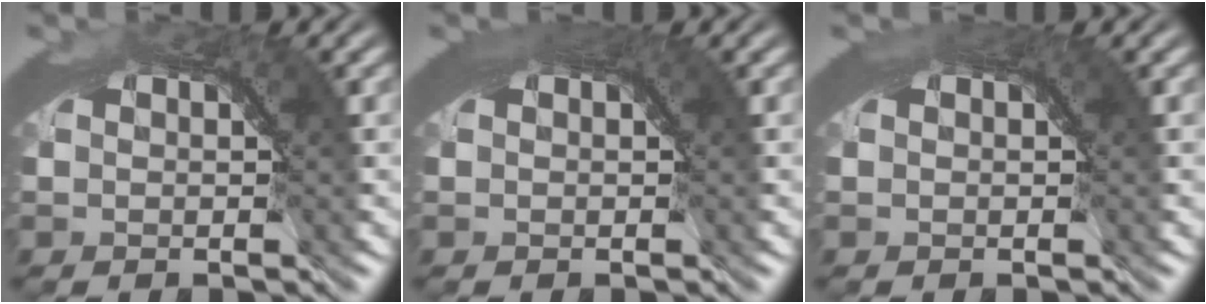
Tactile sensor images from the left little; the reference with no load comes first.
{"total": 1.4, "force": [0.8, 0.3, 1.0], "torque": [-0.008, 0.002, 0.010]}
{"total": 1.0, "force": [0.5, 0.2, 0.8], "torque": [-0.005, 0.001, 0.006]}